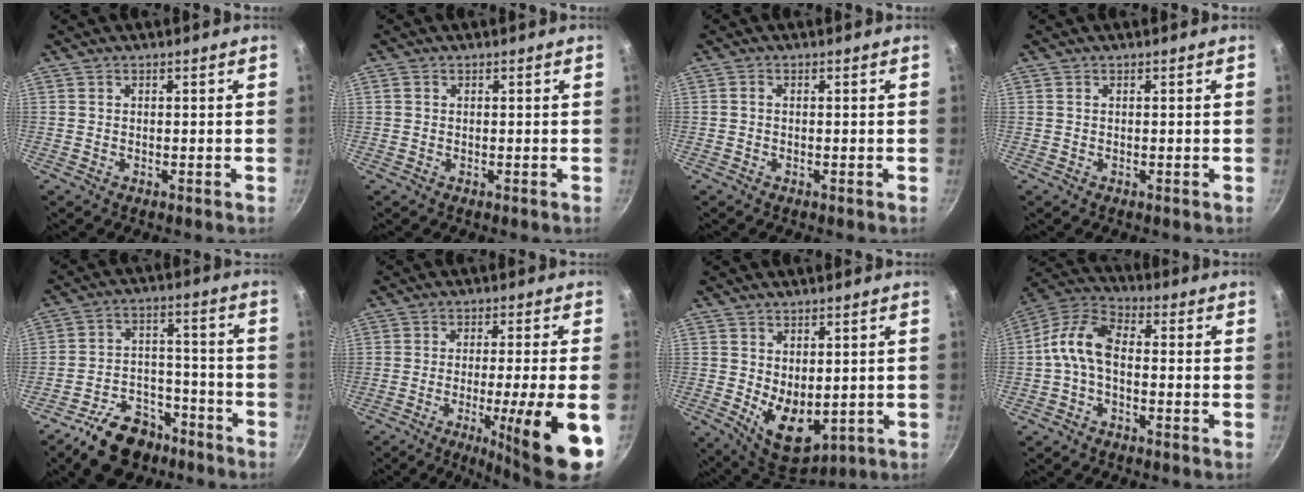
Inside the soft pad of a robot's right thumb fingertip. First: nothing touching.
{"total": 0.7, "force": [0.2, 0.6, 0.3], "torque": [-0.004, 0.003, 0.002]}
{"total": 0.6, "force": [0.0, 0.4, 0.5], "torque": [-0.009, 0.004, -0.002]}
{"total": 0.0}
{"total": 13.0, "force": [-9.2, 7.4, 5.6], "torque": [-0.062, 0.079, -0.142]}
{"total": 14.8, "force": [-5.2, 1.0, 13.8], "torque": [-0.197, 0.005, -0.072]}
{"total": 9.2, "force": [0.1, 5.8, 7.1], "torque": [-0.080, -0.024, 0.023]}
{"total": 9.1, "force": [-1.4, 5.0, 7.4], "torque": [-0.147, 0.041, -0.044]}